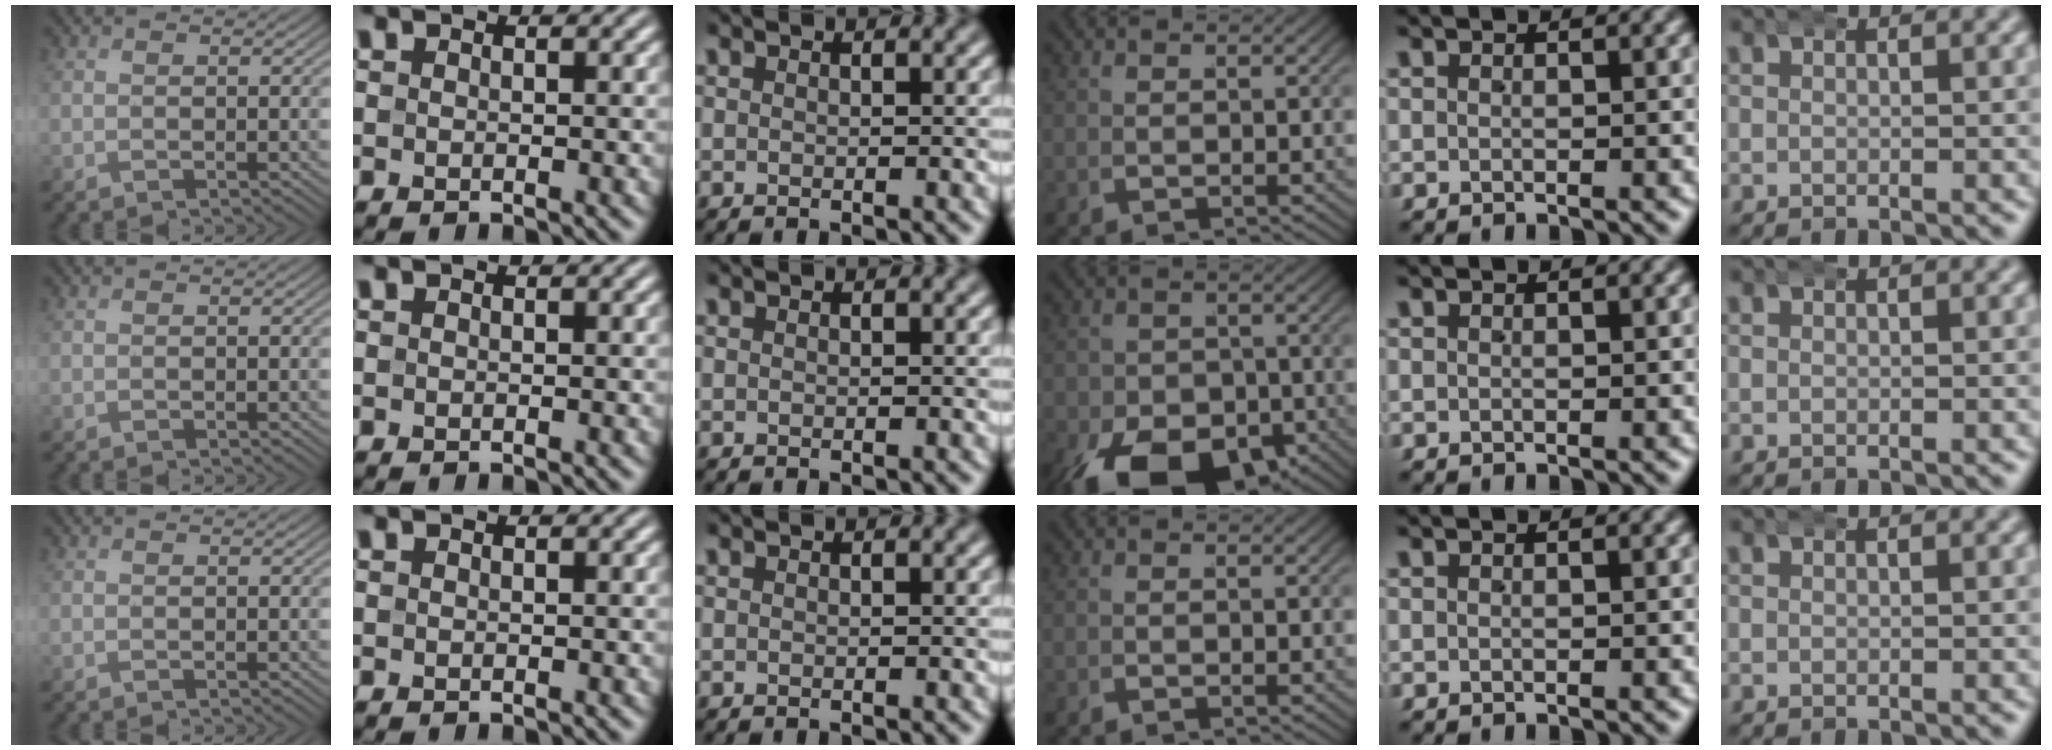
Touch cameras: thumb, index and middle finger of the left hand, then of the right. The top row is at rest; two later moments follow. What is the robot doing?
{"motion": "wrap", "object": "aluminum foil"}